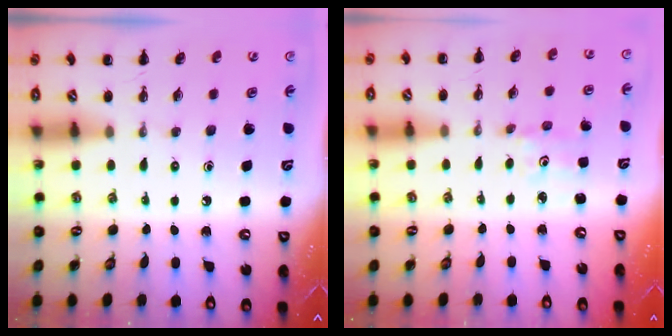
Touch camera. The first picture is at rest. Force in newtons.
{"total": 1.1, "press": 1.0, "slide": 0.3}